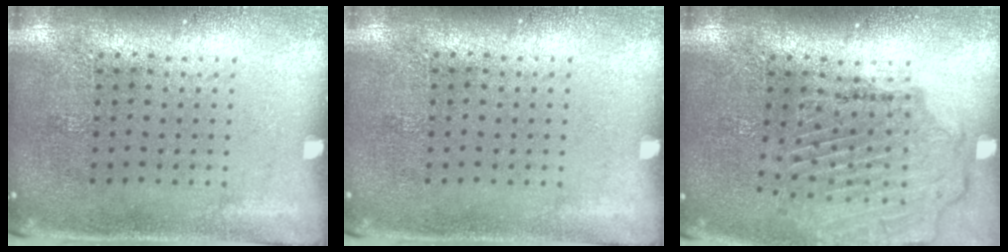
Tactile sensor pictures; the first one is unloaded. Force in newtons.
{"total": 0.0}
{"total": 1.6, "press": 1.6, "slide": 0.0}